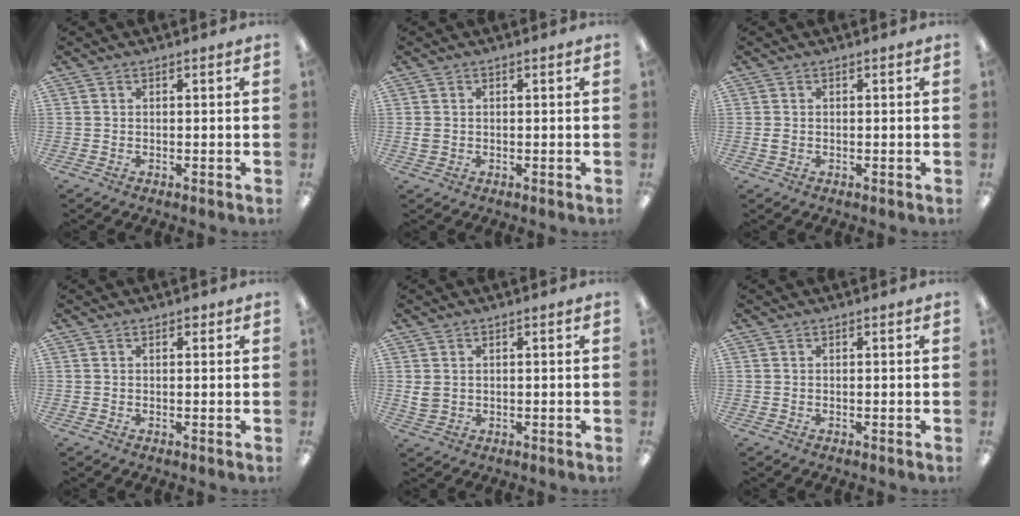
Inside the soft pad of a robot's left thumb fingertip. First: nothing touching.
{"total": 1.4, "force": [0.0, 1.3, 0.4], "torque": [-0.001, 0.001, -0.003]}
{"total": 1.1, "force": [-0.2, 0.9, 0.6], "torque": [-0.012, 0.003, -0.004]}
{"total": 0.9, "force": [0.5, 0.6, 0.5], "torque": [-0.002, -0.001, 0.006]}
{"total": 2.4, "force": [0.8, 2.1, 1.0], "torque": [-0.021, 0.003, 0.016]}
{"total": 0.0}